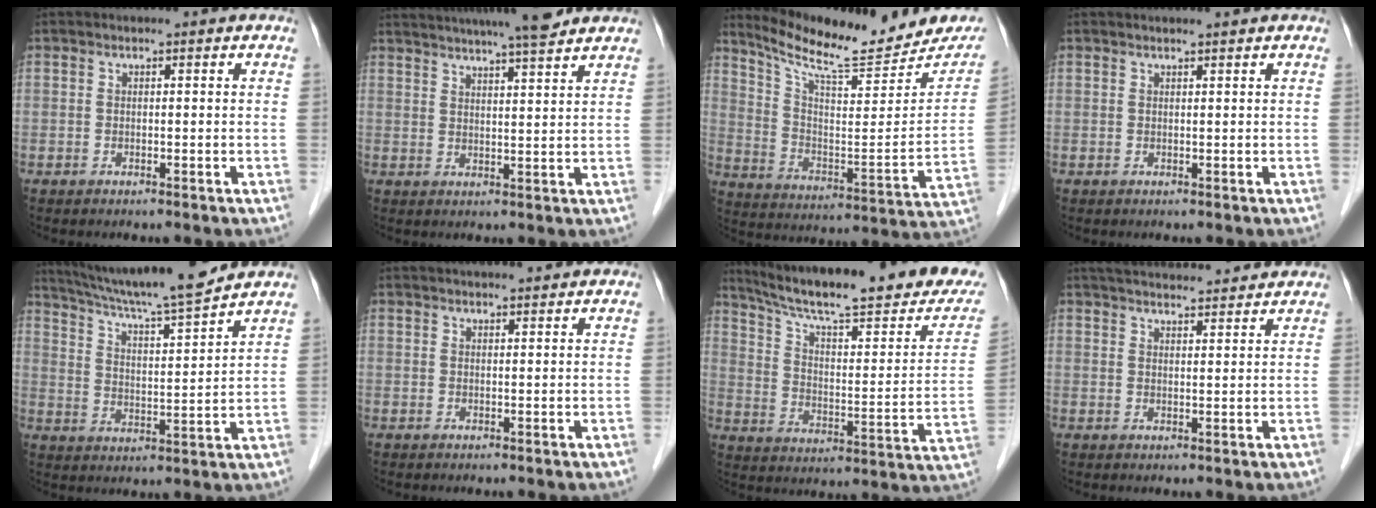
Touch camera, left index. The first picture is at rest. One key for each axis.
{"total": 14.8, "fx": 13.0, "fy": 0.6, "fz": 7.0, "tx": -0.121, "ty": 0.020, "tz": 0.181}
{"total": 18.5, "fx": 16.8, "fy": 2.9, "fz": 7.1, "tx": -0.118, "ty": -0.042, "tz": 0.250}
{"total": 1.6, "fx": 1.4, "fy": -0.2, "fz": 0.6, "tx": -0.009, "ty": 0.008, "tz": 0.024}
{"total": 15.9, "fx": 14.4, "fy": -0.5, "fz": 6.7, "tx": -0.120, "ty": 0.000, "tz": 0.229}
{"total": 6.3, "fx": 5.6, "fy": 0.8, "fz": 2.7, "tx": -0.036, "ty": 0.026, "tz": 0.076}
{"total": 26.3, "fx": 21.9, "fy": 2.9, "fz": 14.3, "tx": -0.221, "ty": -0.036, "tz": 0.300}
{"total": 14.4, "fx": 13.5, "fy": 1.8, "fz": 4.7, "tx": -0.078, "ty": 0.037, "tz": 0.191}